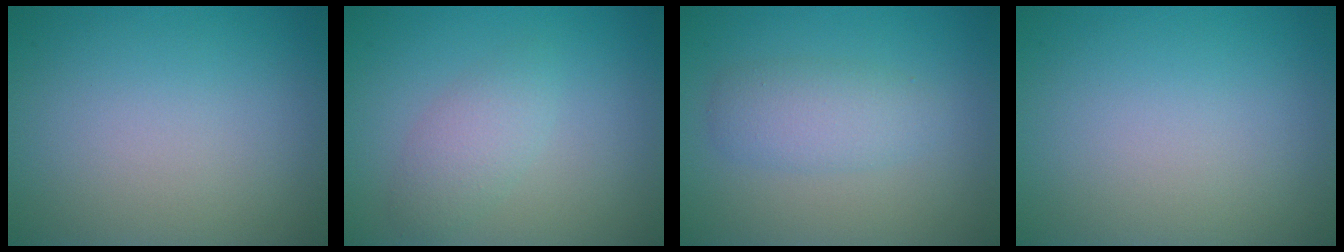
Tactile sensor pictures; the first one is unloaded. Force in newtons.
{"total": 2.3, "press": 2.3, "slide": 0.1}
{"total": 2.9, "press": 2.9, "slide": 0.1}
{"total": 0.0}